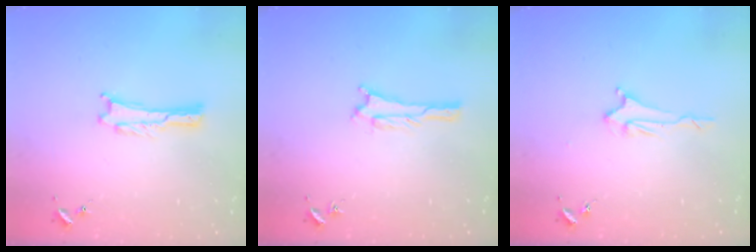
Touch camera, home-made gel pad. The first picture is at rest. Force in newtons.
{"total": 0.6, "press": 0.6, "slide": 0.1}
{"total": 2.0, "press": 2.0, "slide": 0.4}